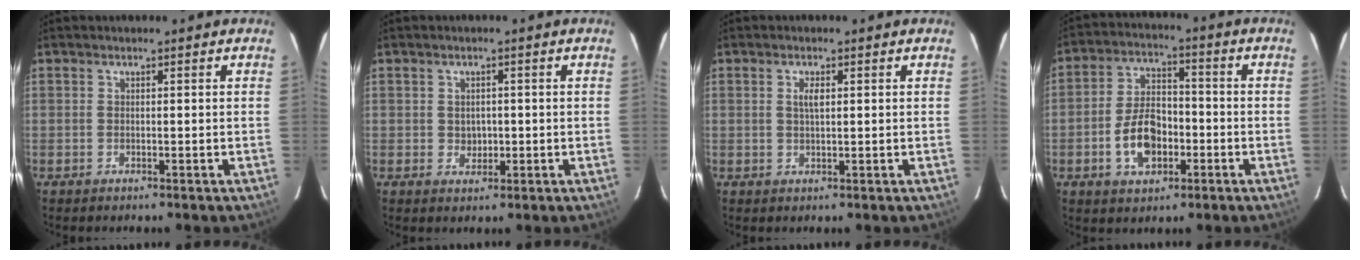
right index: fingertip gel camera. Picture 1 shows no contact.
{"total": 2.5, "force": [-0.1, 2.2, 1.1], "torque": [-0.014, 0.003, 0.003]}
{"total": 2.0, "force": [0.5, 0.7, 1.7], "torque": [-0.033, 0.002, 0.010]}
{"total": 10.2, "force": [-3.4, 6.1, 7.3], "torque": [-0.147, 0.016, -0.052]}